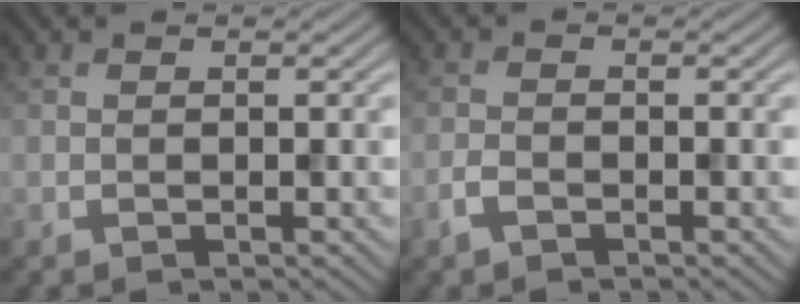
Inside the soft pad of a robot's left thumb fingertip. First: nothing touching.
{"total": 1.8, "force": [-1.2, 0.7, 1.1], "torque": [-0.026, -0.001, -0.029]}